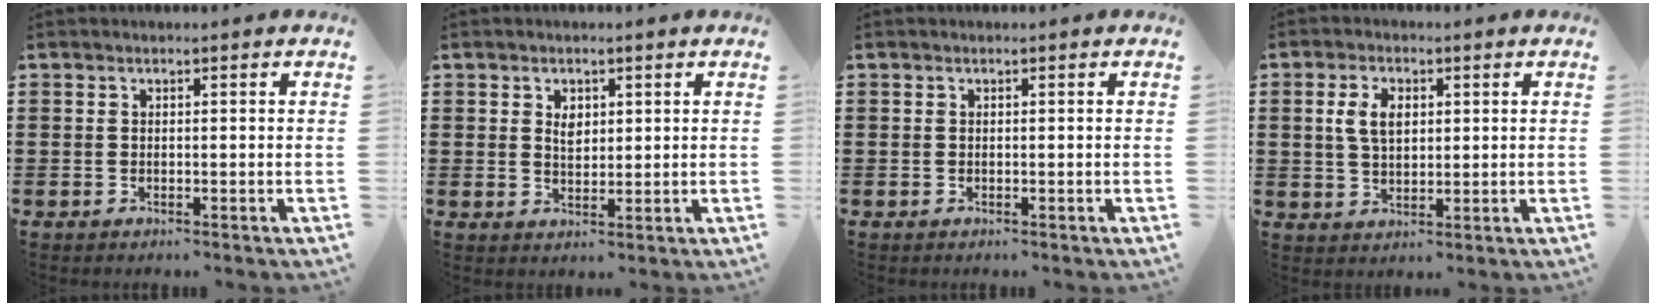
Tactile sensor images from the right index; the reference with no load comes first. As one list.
[{"total": 2.5, "force": [1.0, 1.6, 1.7], "torque": [-0.030, 0.003, 0.016]}, {"total": 0.0}, {"total": 4.8, "force": [1.1, 2.9, 3.6], "torque": [-0.087, 0.010, 0.015]}]